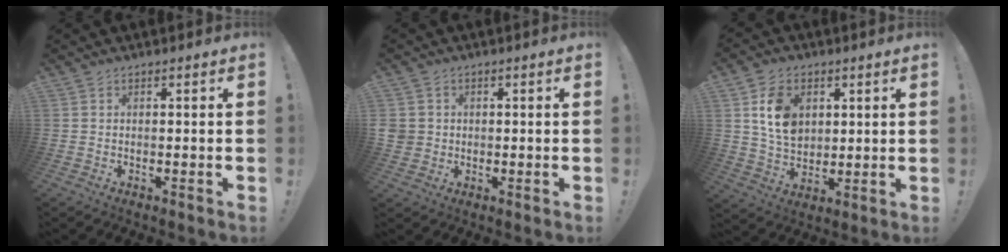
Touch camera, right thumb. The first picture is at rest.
{"total": 3.4, "force": [0.4, 3.2, 1.0], "torque": [-0.021, 0.001, 0.009]}
{"total": 12.3, "force": [4.1, 9.4, 6.9], "torque": [-0.107, -0.005, 0.080]}